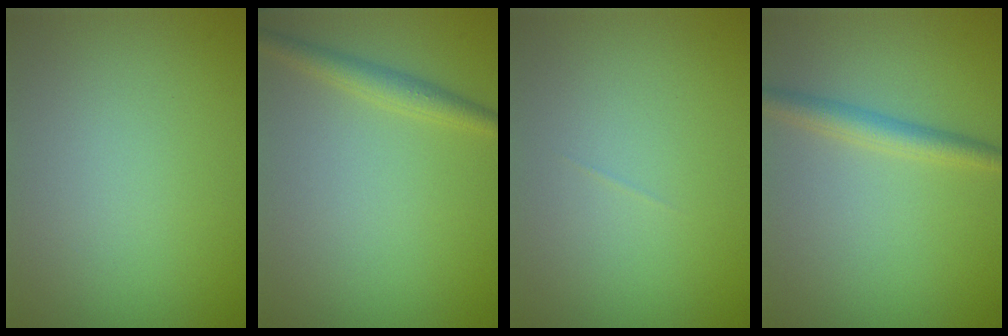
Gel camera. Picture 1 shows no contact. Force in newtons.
{"total": 2.0, "press": 2.0, "slide": 0.0}
{"total": 0.0}
{"total": 2.7, "press": 2.7, "slide": 0.1}